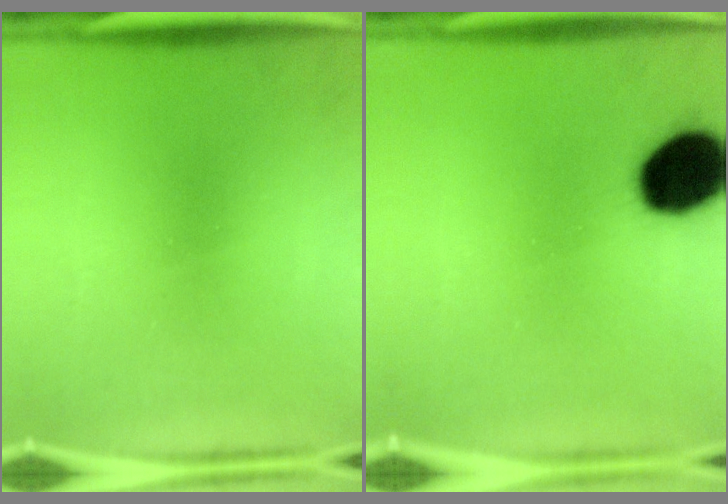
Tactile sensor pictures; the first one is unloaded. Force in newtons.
{"total": 17.1}